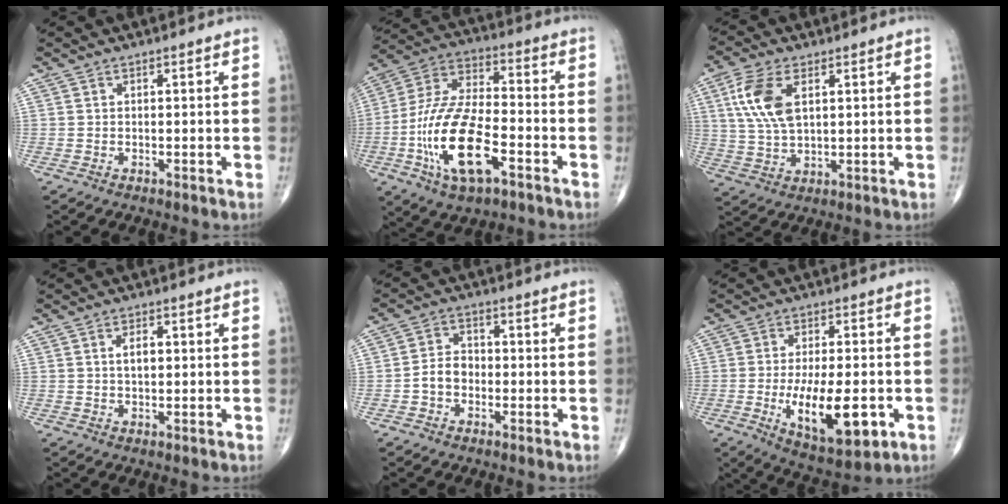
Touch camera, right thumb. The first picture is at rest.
{"total": 19.2, "force": [-6.7, 8.4, 15.9], "torque": [-0.316, 0.031, -0.120]}
{"total": 10.0, "force": [3.1, 5.1, 8.0], "torque": [-0.172, -0.004, 0.064]}
{"total": 2.8, "force": [0.4, 1.5, 2.3], "torque": [-0.036, 0.000, 0.006]}
{"total": 4.8, "force": [-1.3, 3.7, 2.7], "torque": [-0.038, 0.022, -0.032]}
{"total": 14.8, "force": [-3.9, 5.9, 13.0], "torque": [-0.203, -0.004, -0.047]}